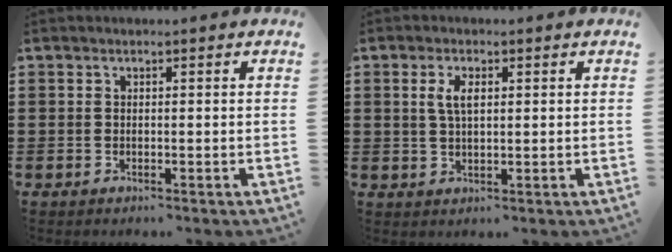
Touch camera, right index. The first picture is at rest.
{"total": 3.5, "force": [0.9, 1.5, 3.0], "torque": [-0.063, 0.008, 0.014]}